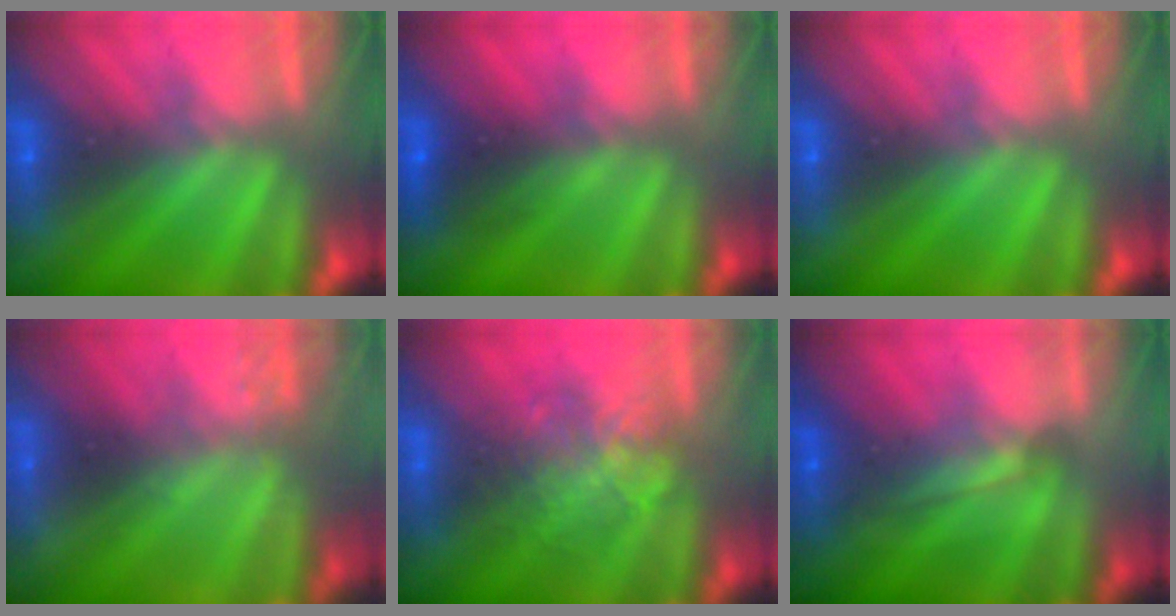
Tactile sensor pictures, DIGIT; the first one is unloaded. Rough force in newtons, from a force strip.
{"total": 2.7}
{"total": 0.0}
{"total": 2.2}
{"total": 2.3}
{"total": 1.6}